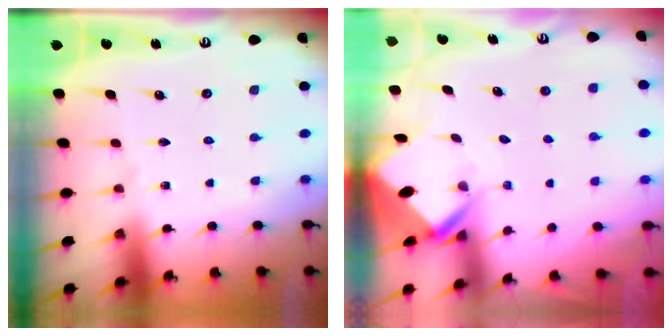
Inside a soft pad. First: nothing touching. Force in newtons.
{"total": 5.0, "press": 4.9, "slide": 0.3}